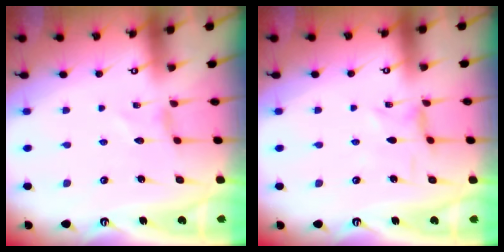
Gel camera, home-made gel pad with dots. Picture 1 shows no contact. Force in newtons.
{"total": 0.6, "press": 0.5, "slide": 0.2}